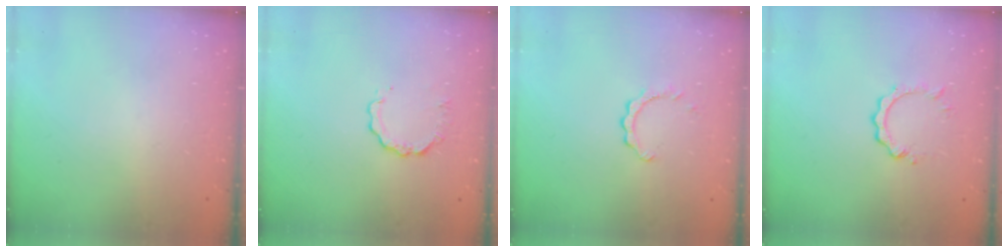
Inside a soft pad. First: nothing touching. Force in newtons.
{"total": 2.9, "press": 2.9, "slide": 0.3}
{"total": 2.0, "press": 2.0, "slide": 0.2}
{"total": 2.8, "press": 2.8, "slide": 0.4}